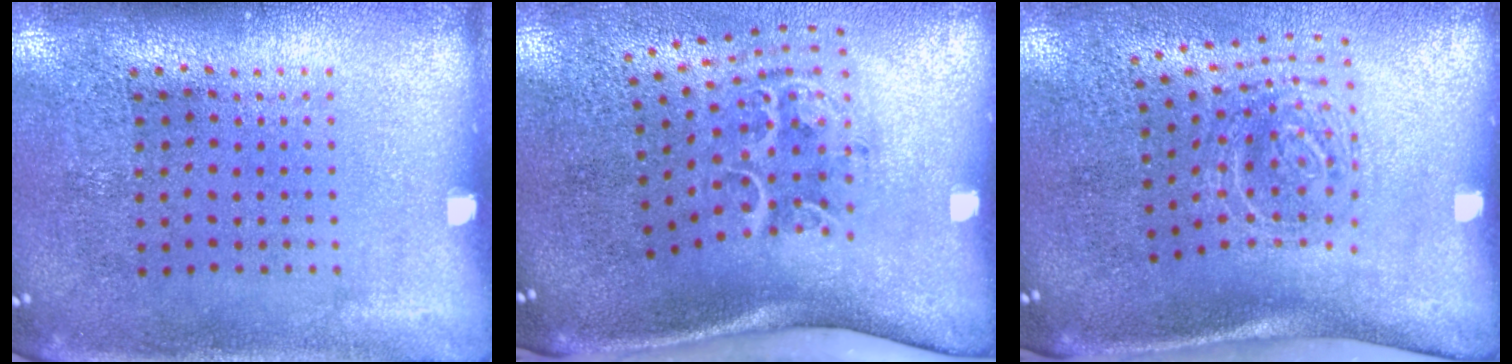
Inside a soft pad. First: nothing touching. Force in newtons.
{"total": 2.3, "press": 1.4, "slide": 1.9}
{"total": 1.9, "press": 1.3, "slide": 1.4}